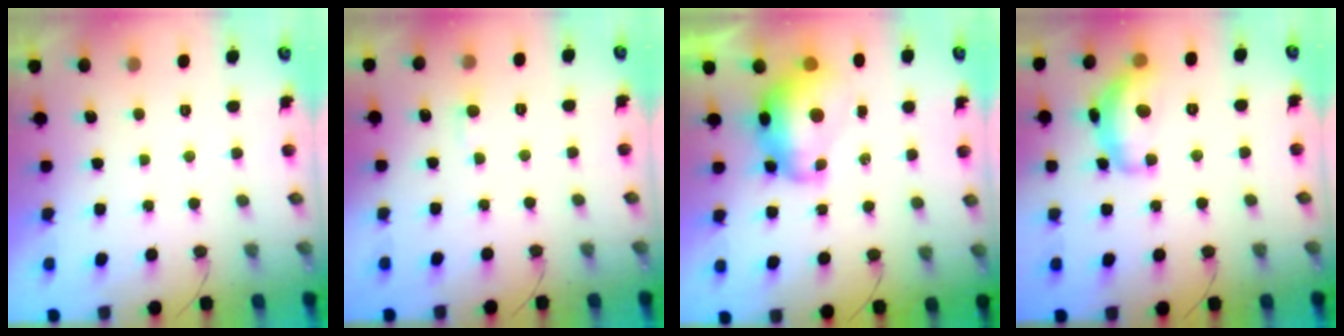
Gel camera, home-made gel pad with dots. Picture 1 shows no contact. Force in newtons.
{"total": 3.9, "press": 3.9, "slide": 0.6}
{"total": 11.4, "press": 11.3, "slide": 1.3}
{"total": 14.1, "press": 14.0, "slide": 0.9}